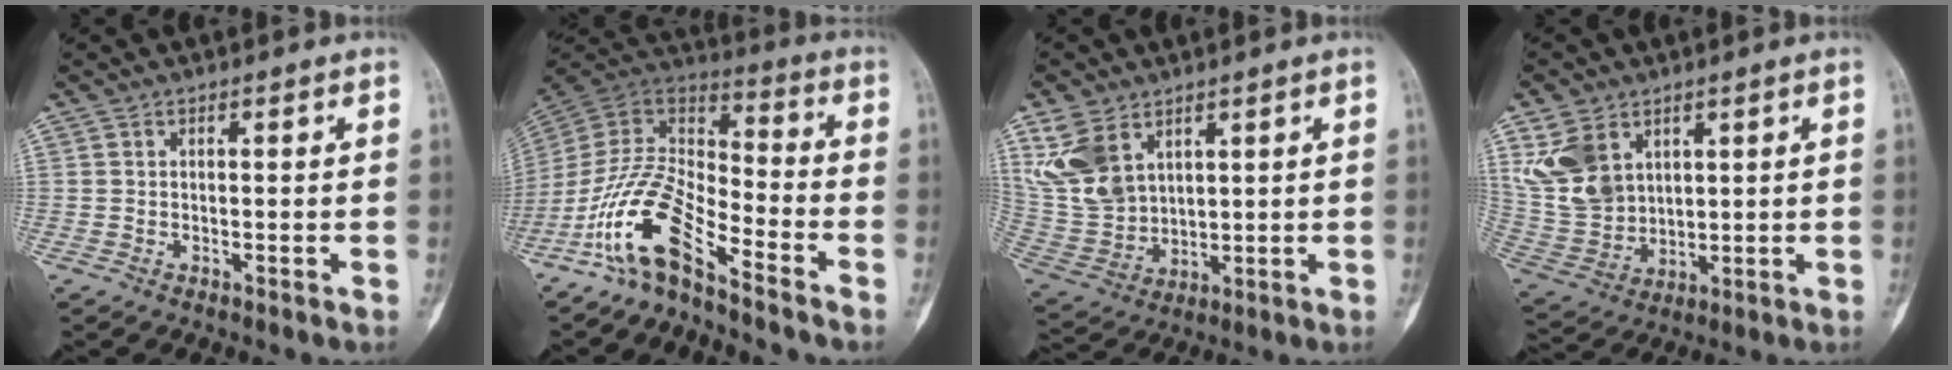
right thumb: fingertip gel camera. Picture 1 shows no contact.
{"total": 14.0, "force": [-9.6, 4.6, 9.1], "torque": [-0.173, 0.087, -0.189]}
{"total": 11.4, "force": [5.8, 7.6, 6.2], "torque": [-0.113, -0.015, 0.138]}
{"total": 11.4, "force": [5.1, 8.2, 6.0], "torque": [-0.103, -0.014, 0.123]}